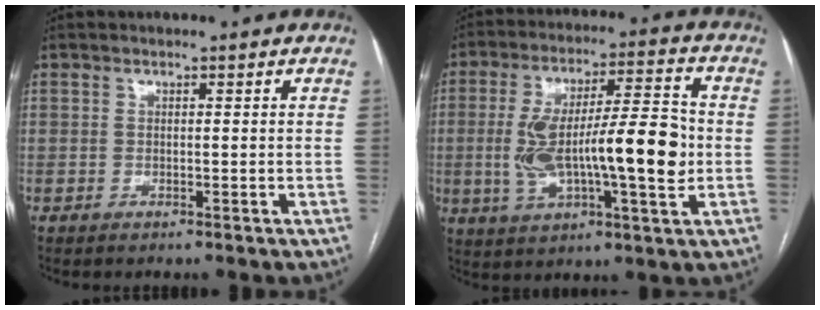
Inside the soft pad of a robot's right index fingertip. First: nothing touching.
{"total": 17.3, "force": [-1.4, 3.5, 16.8], "torque": [-0.302, 0.018, -0.019]}